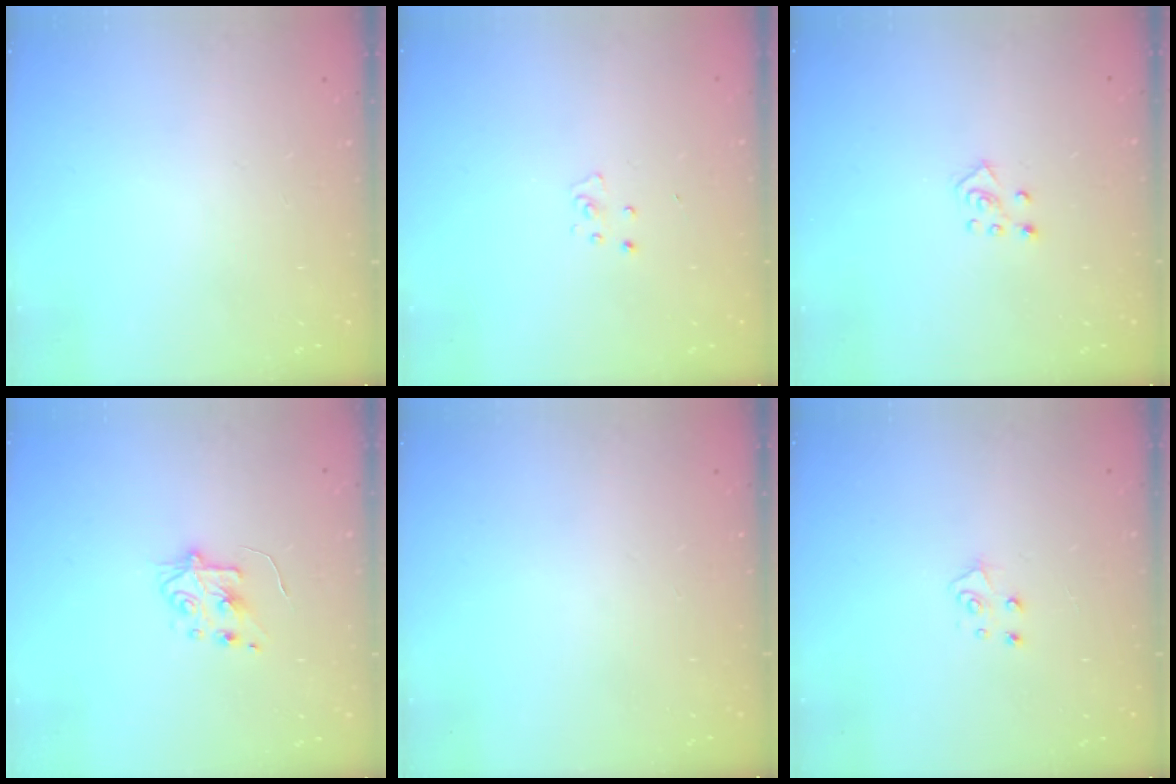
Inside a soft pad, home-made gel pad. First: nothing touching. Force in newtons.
{"total": 2.6, "press": 2.6, "slide": 0.2}
{"total": 5.0, "press": 4.9, "slide": 0.4}
{"total": 5.8, "press": 5.8, "slide": 0.6}
{"total": 0.0}
{"total": 5.1, "press": 5.1, "slide": 0.5}